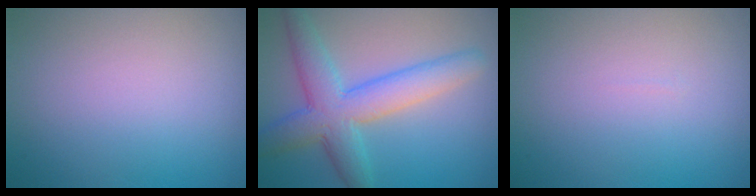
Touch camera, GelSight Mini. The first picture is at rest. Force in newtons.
{"total": 6.3, "press": 6.3, "slide": 0.1}
{"total": 0.0}